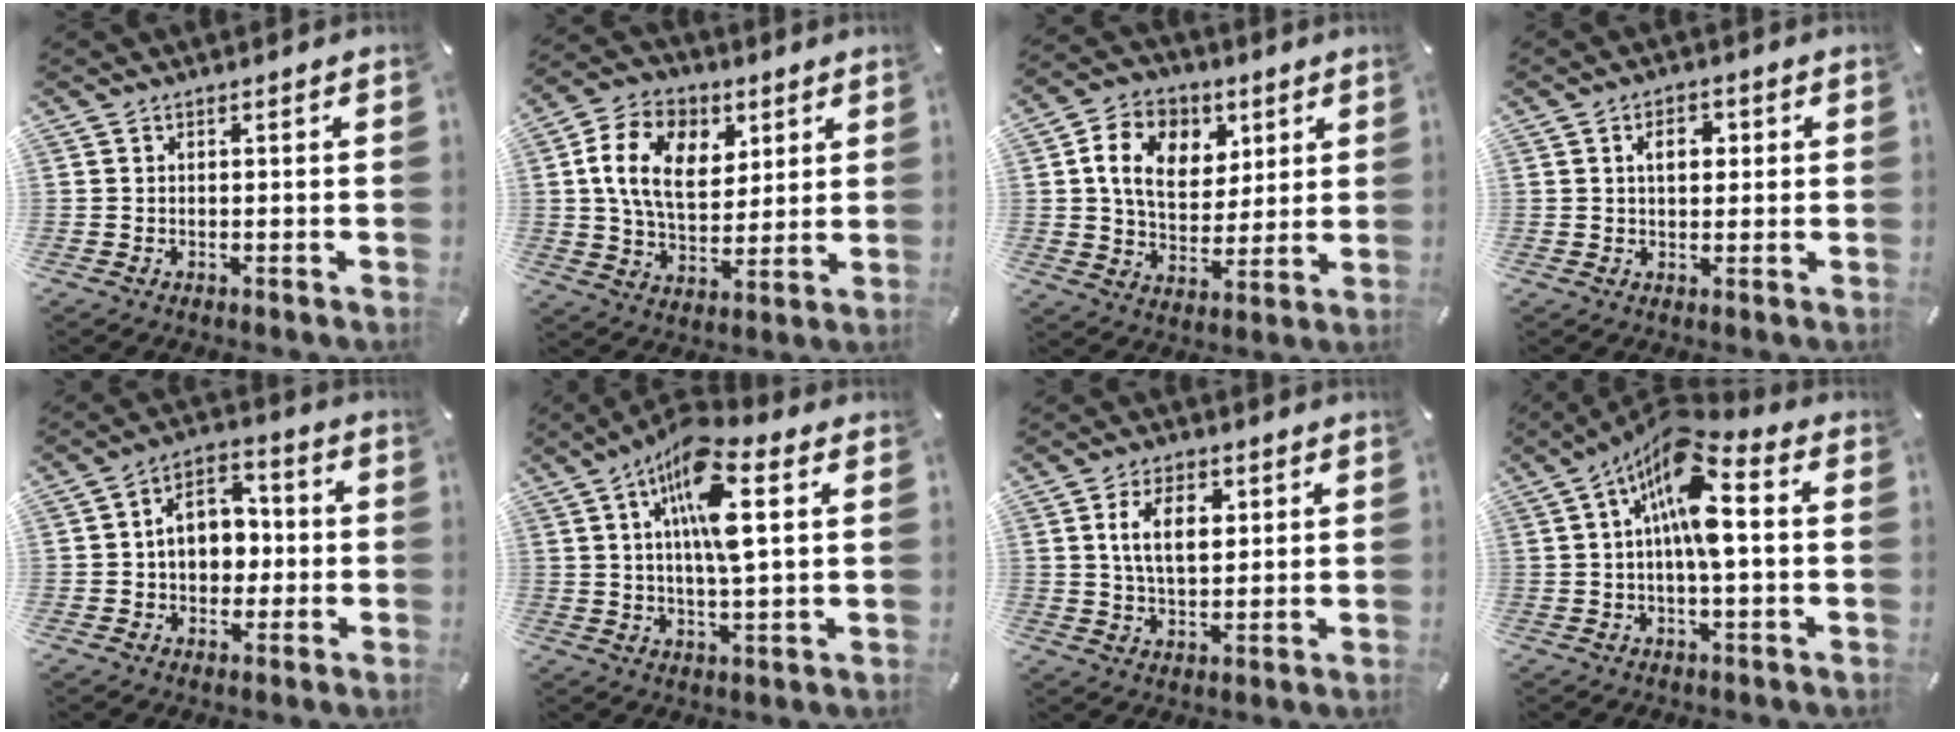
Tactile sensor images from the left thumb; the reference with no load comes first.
{"total": 14.5, "force": [4.6, 10.2, 9.1], "torque": [-0.158, 0.006, 0.084]}
{"total": 12.5, "force": [4.6, 9.7, 6.4], "torque": [-0.105, -0.005, 0.085]}
{"total": 5.0, "force": [1.1, 3.3, 3.6], "torque": [-0.046, -0.002, 0.009]}
{"total": 9.4, "force": [-0.6, 7.3, 5.8], "torque": [-0.094, 0.013, -0.010]}
{"total": 14.2, "force": [5.4, 4.6, 12.4], "torque": [-0.230, -0.013, 0.086]}
{"total": 9.4, "force": [2.7, 5.8, 6.9], "torque": [-0.129, 0.004, 0.044]}
{"total": 14.4, "force": [2.8, 5.4, 13.1], "torque": [-0.241, -0.014, 0.046]}